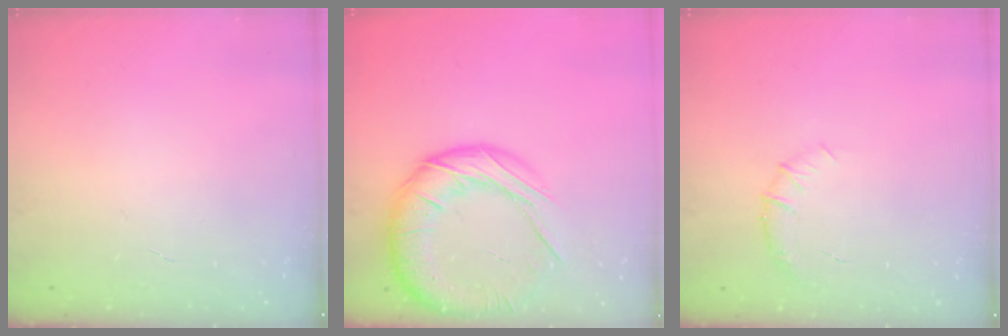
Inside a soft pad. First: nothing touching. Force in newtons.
{"total": 22.5, "press": 22.3, "slide": 3.0}
{"total": 6.7, "press": 6.5, "slide": 1.8}